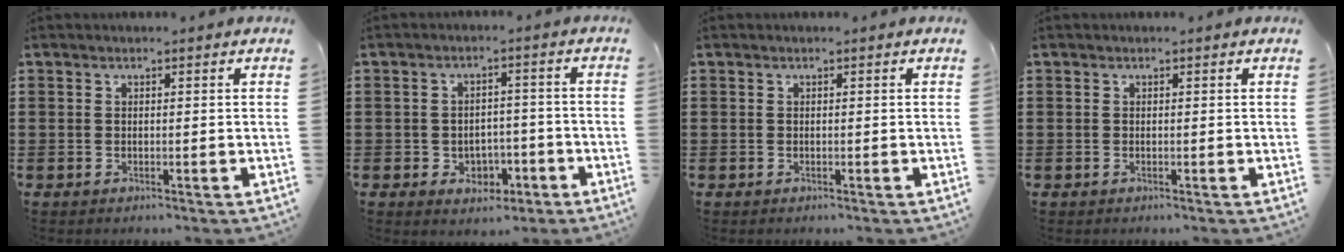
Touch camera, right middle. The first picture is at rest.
{"total": 3.4, "force": [-1.7, 2.5, 1.6], "torque": [-0.036, 0.007, -0.037]}
{"total": 0.0}
{"total": 0.0}